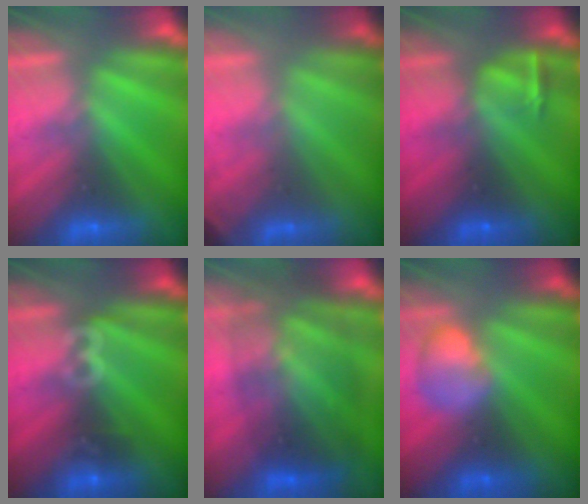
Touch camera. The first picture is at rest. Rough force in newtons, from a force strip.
{"total": 2.0}
{"total": 2.9}
{"total": 3.3}
{"total": 7.8}
{"total": 2.4}